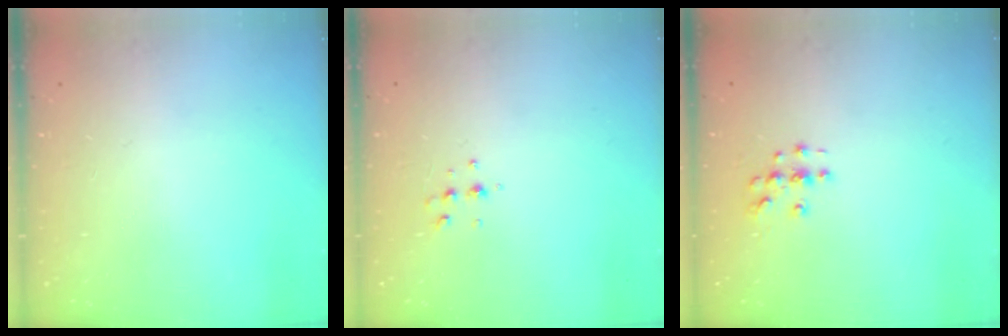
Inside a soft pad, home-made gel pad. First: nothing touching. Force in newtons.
{"total": 4.7, "press": 4.6, "slide": 1.0}
{"total": 3.9, "press": 3.9, "slide": 0.5}